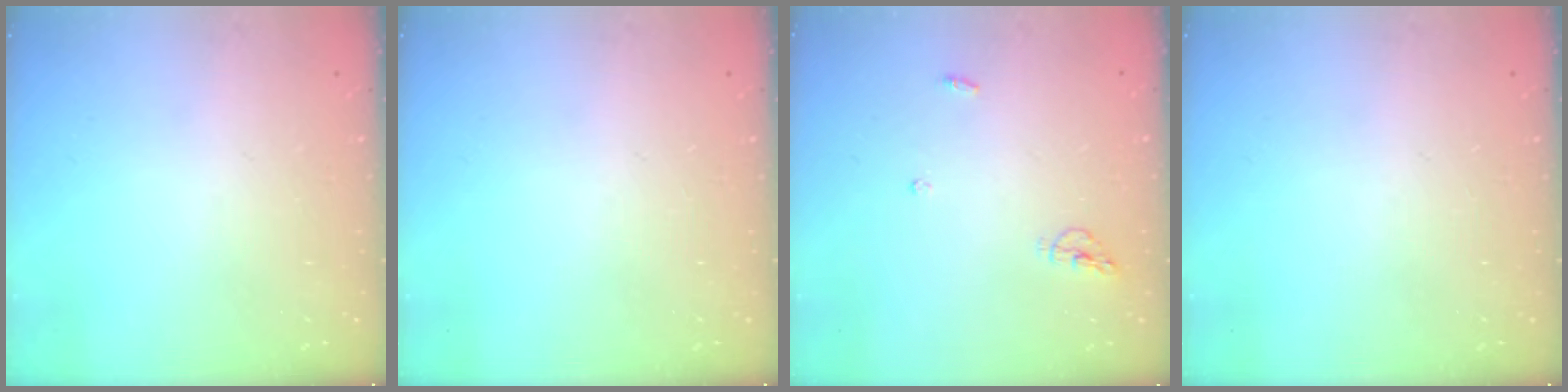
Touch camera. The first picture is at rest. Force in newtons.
{"total": 0.0}
{"total": 5.0, "press": 4.9, "slide": 0.2}
{"total": 0.0}